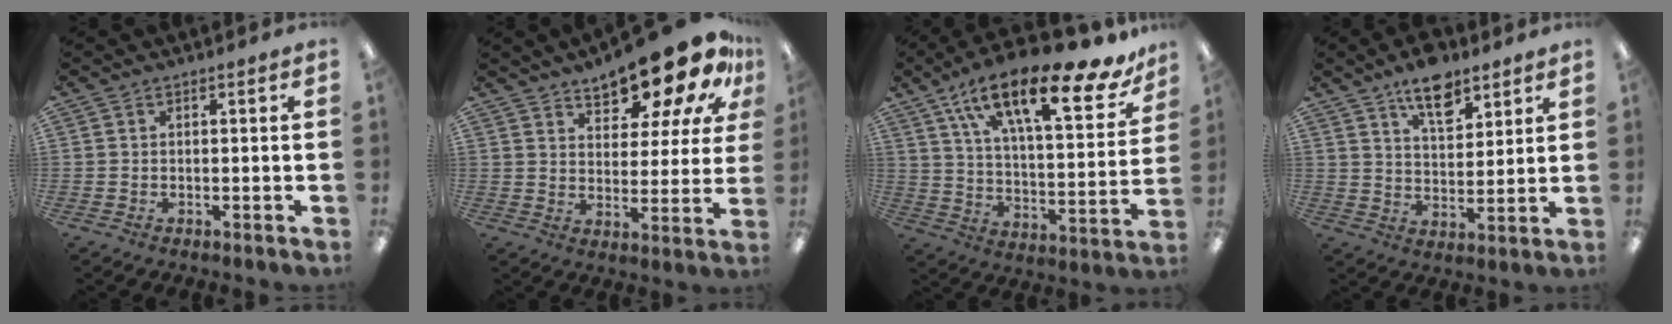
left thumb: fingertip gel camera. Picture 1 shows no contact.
{"total": 18.6, "force": [14.1, 6.5, 10.2], "torque": [-0.157, -0.087, 0.237]}
{"total": 23.8, "force": [15.5, 8.0, 16.2], "torque": [-0.251, -0.085, 0.252]}
{"total": 11.0, "force": [7.8, 5.3, 5.7], "torque": [-0.076, -0.040, 0.134]}